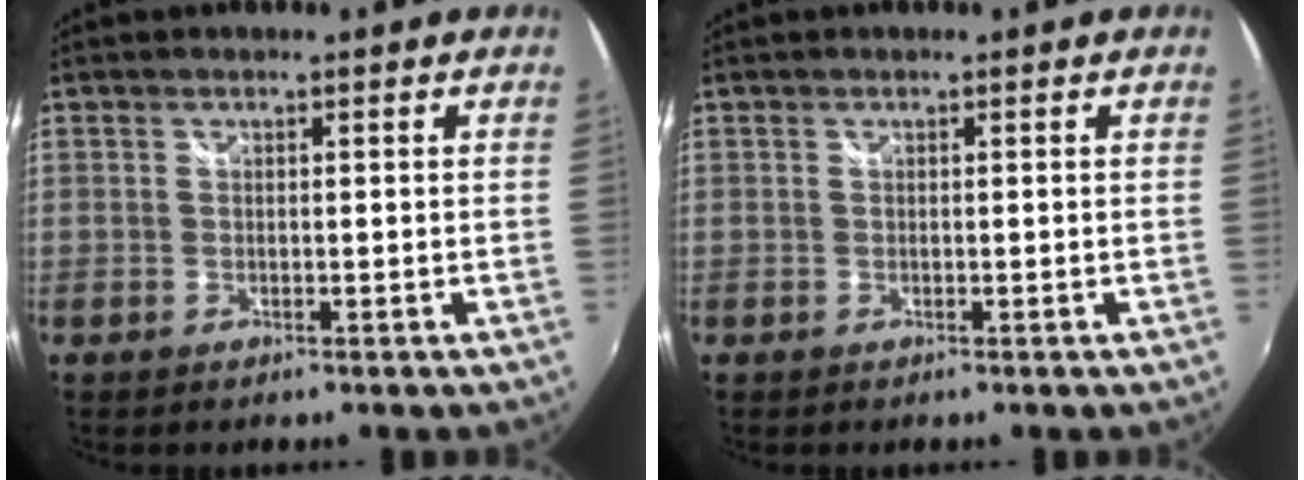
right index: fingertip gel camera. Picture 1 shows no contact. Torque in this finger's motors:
{"motor_torque": [0.21, 0.09, 0.02, 0.01]}